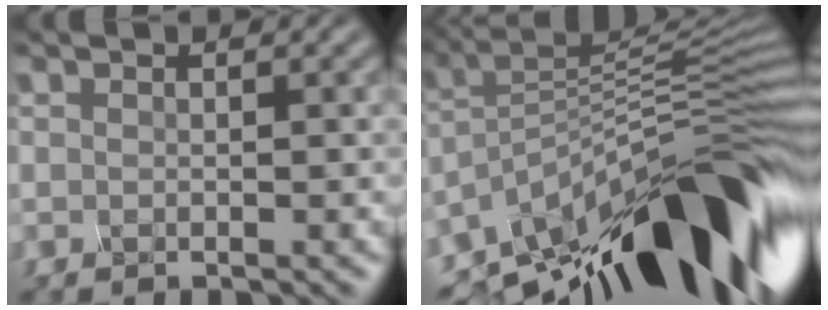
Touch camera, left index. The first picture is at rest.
{"total": 10.9, "force": [-6.2, 2.9, 8.4], "torque": [-0.152, 0.032, -0.101]}